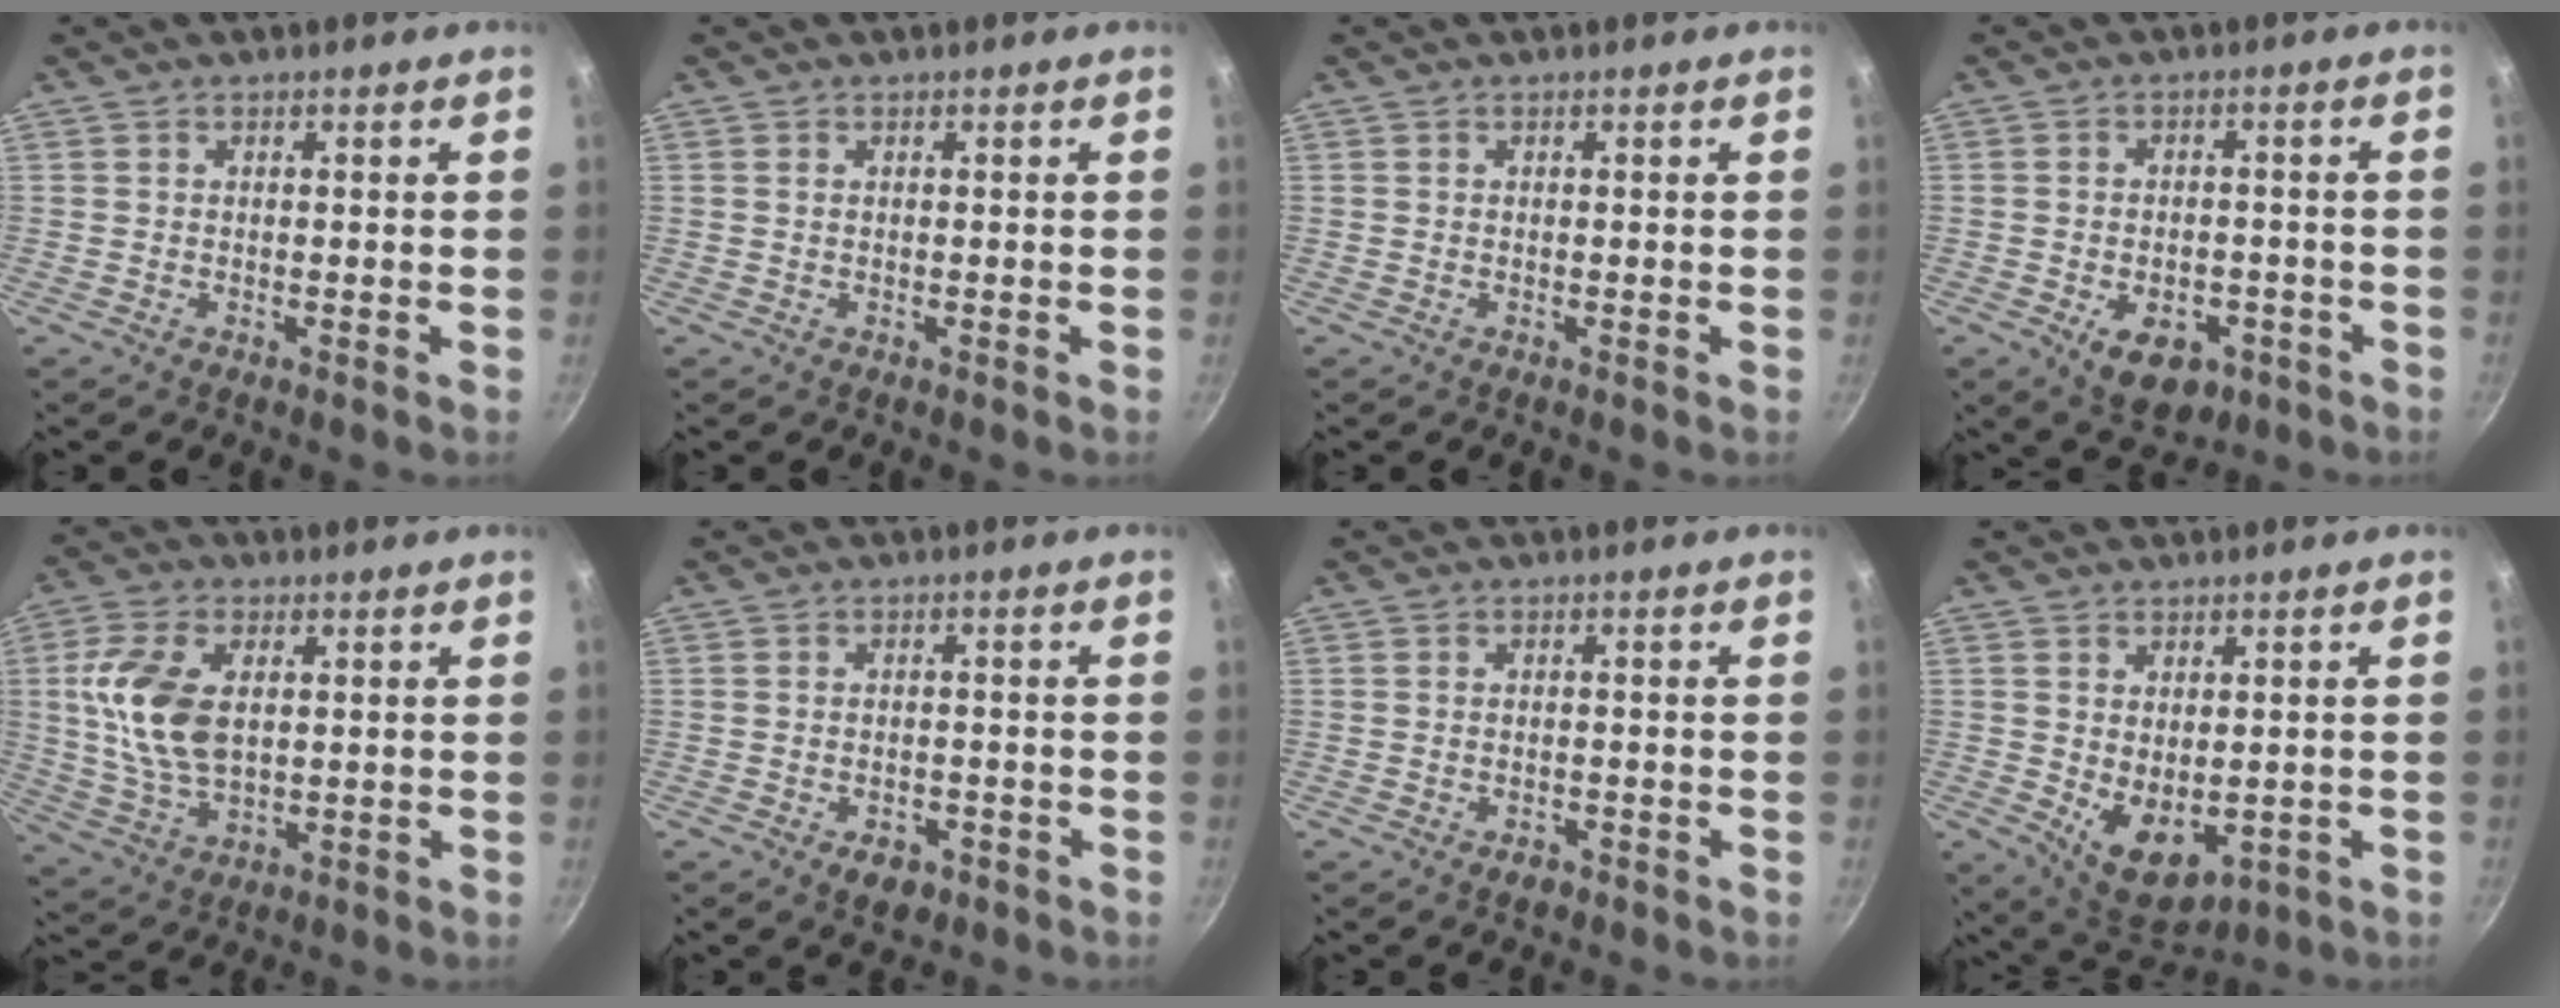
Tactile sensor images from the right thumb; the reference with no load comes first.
{"total": 0.0}
{"total": 0.0}
{"total": 9.3, "force": [-3.9, 6.0, 6.0], "torque": [-0.059, 0.013, -0.044]}
{"total": 12.7, "force": [2.0, 7.5, 10.1], "torque": [-0.191, -0.007, 0.040]}
{"total": 4.1, "force": [-2.1, 2.6, 2.3], "torque": [-0.028, 0.016, -0.021]}
{"total": 1.9, "force": [-1.2, 1.0, 1.0], "torque": [-0.015, 0.009, -0.014]}
{"total": 8.8, "force": [-0.7, 5.6, 6.8], "torque": [-0.080, -0.019, 0.011]}